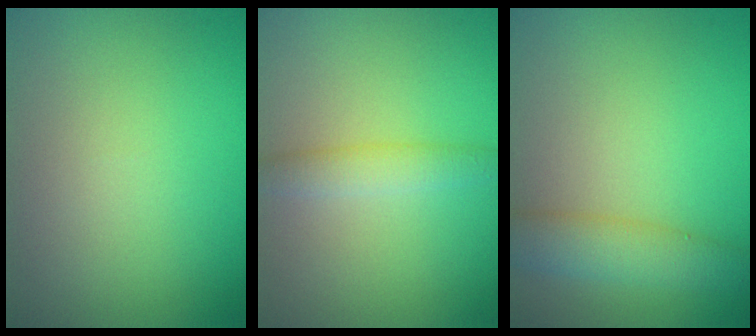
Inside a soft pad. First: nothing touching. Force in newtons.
{"total": 2.1, "press": 2.1, "slide": 0.1}
{"total": 3.9, "press": 3.9, "slide": 0.1}